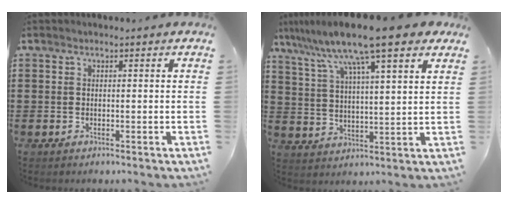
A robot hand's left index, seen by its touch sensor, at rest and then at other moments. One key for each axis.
{"total": 11.7, "fx": 8.9, "fy": 1.1, "fz": 7.5, "tx": -0.167, "ty": -0.034, "tz": 0.148}